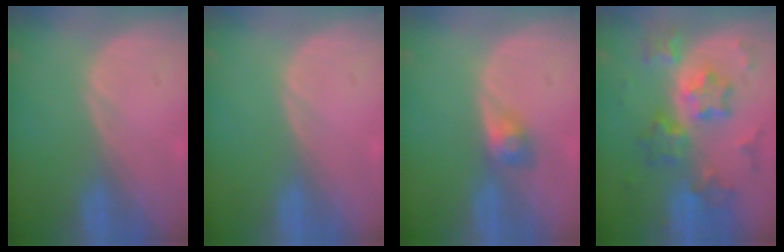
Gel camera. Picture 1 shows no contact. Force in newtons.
{"total": 0.0}
{"total": 3.0, "press": 2.6, "slide": 1.5}
{"total": 9.4, "press": 9.4, "slide": 0.7}